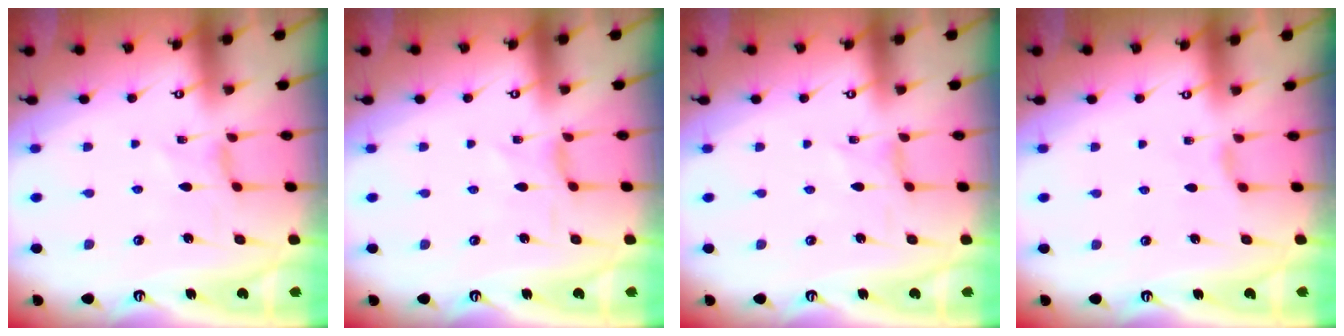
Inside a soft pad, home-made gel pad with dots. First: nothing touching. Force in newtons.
{"total": 1.4, "press": 1.4, "slide": 0.2}
{"total": 0.0}
{"total": 3.3, "press": 3.3, "slide": 0.5}